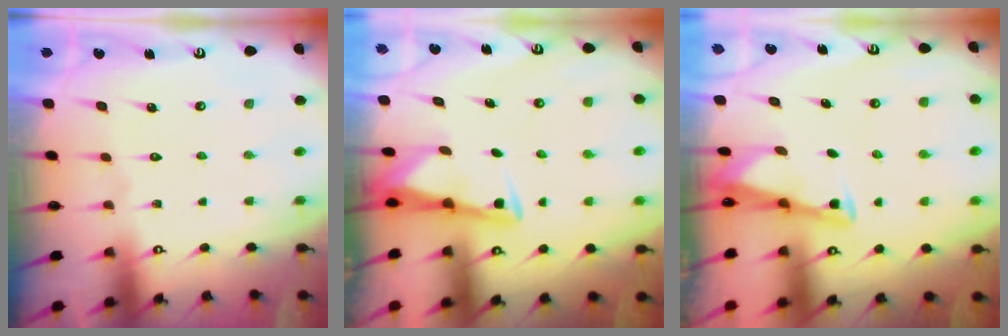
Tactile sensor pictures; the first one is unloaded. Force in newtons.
{"total": 3.1, "press": 3.1, "slide": 0.3}
{"total": 2.8, "press": 2.8, "slide": 0.3}